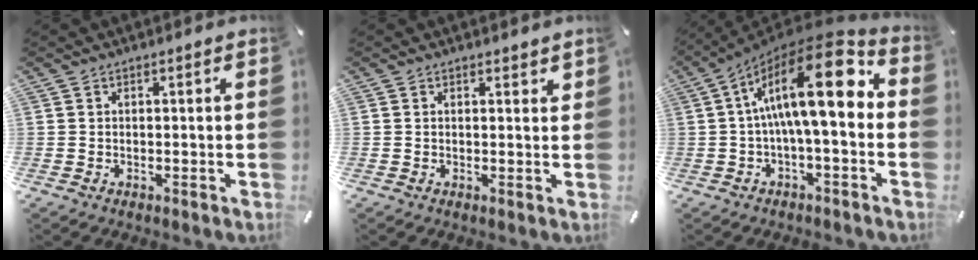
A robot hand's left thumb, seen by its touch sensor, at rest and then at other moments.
{"total": 1.1, "force": [0.9, 0.5, 0.5], "torque": [-0.002, -0.003, 0.014]}
{"total": 20.8, "force": [3.3, 6.9, 19.3], "torque": [-0.322, -0.020, 0.049]}